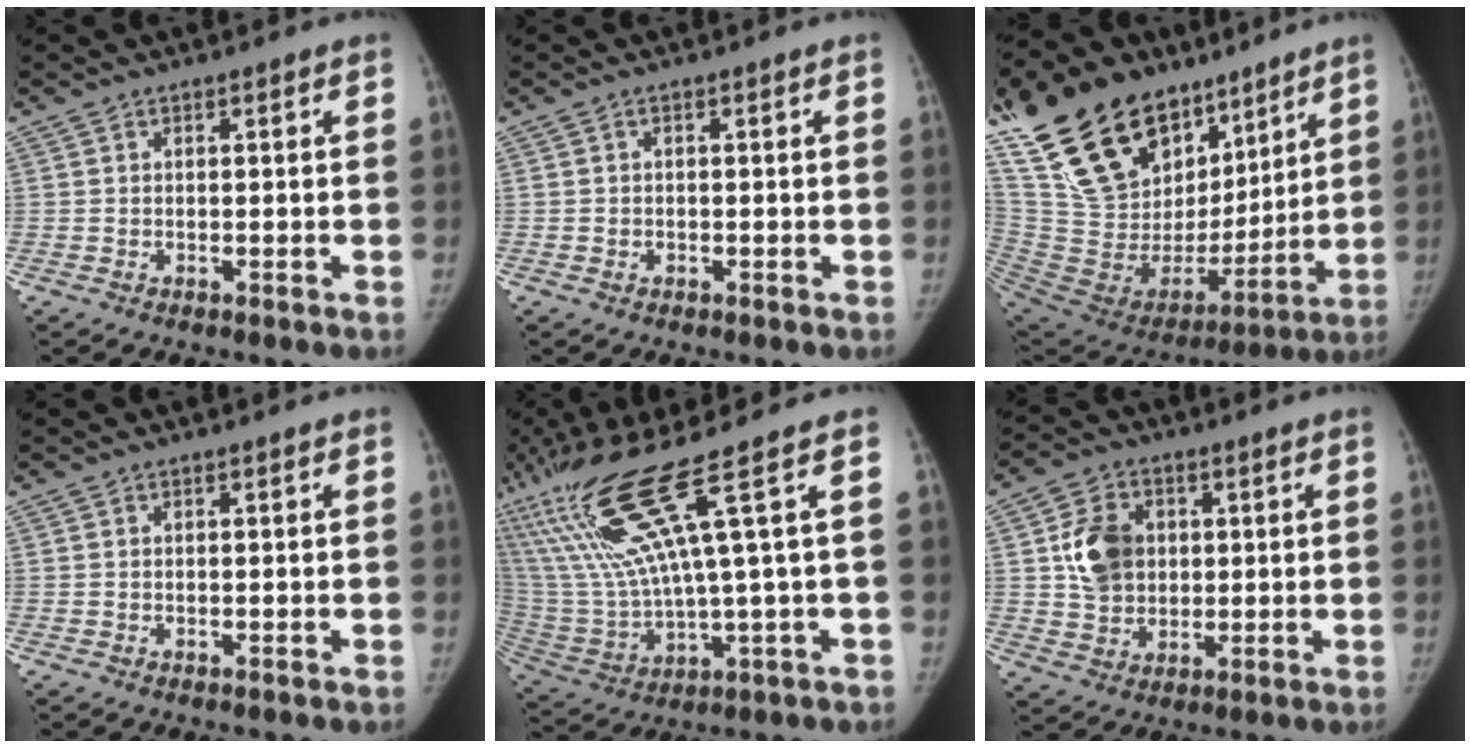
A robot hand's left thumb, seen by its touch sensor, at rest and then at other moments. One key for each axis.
{"total": 0.6, "fx": 0.0, "fy": 0.5, "fz": 0.3, "tx": -0.002, "ty": 0.001, "tz": -0.001}
{"total": 32.3, "fx": 19.8, "fy": 18.5, "fz": 17.7, "tx": -0.306, "ty": -0.022, "tz": 0.357}
{"total": 0.0}
{"total": 20.9, "fx": 8.4, "fy": 1.4, "fz": 19.1, "tx": -0.401, "ty": -0.016, "tz": 0.163}
{"total": 10.0, "fx": 1.9, "fy": 7.9, "fz": 5.8, "tx": -0.078, "ty": -0.005, "tz": 0.037}